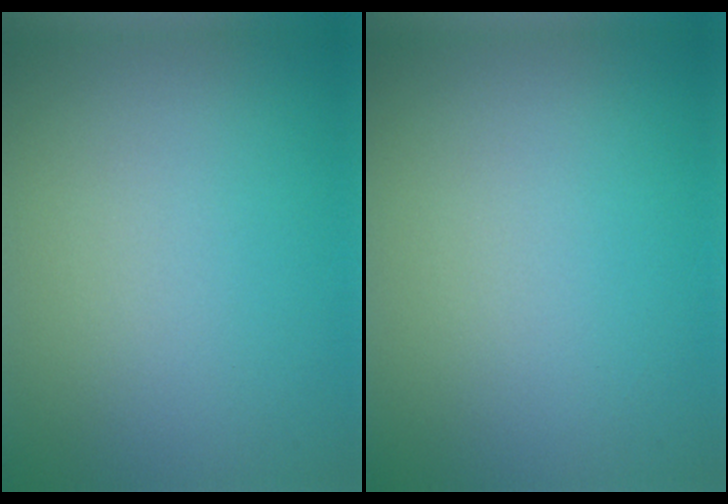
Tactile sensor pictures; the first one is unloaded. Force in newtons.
{"total": 0.0}